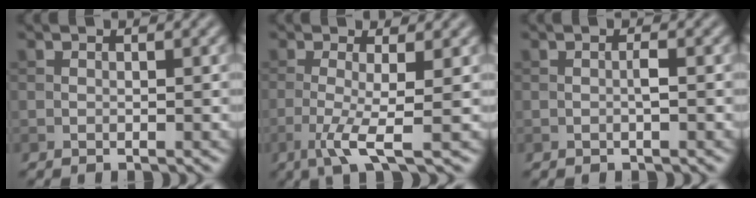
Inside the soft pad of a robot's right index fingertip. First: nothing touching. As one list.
[{"total": 4.1, "force": [-1.2, 0.6, 3.8], "torque": [-0.076, -0.007, -0.026]}, {"total": 0.8, "force": [-0.2, 0.0, 0.7], "torque": [-0.014, 0.002, -0.003]}]